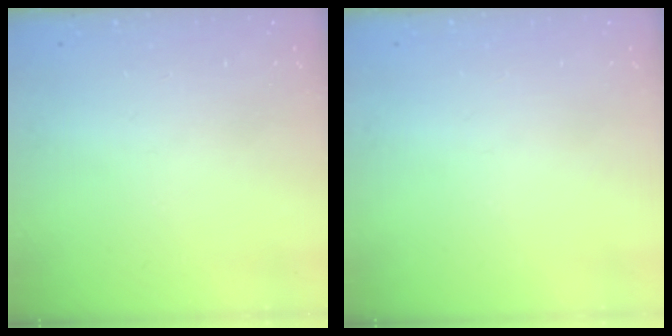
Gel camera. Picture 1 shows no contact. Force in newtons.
{"total": 0.0}